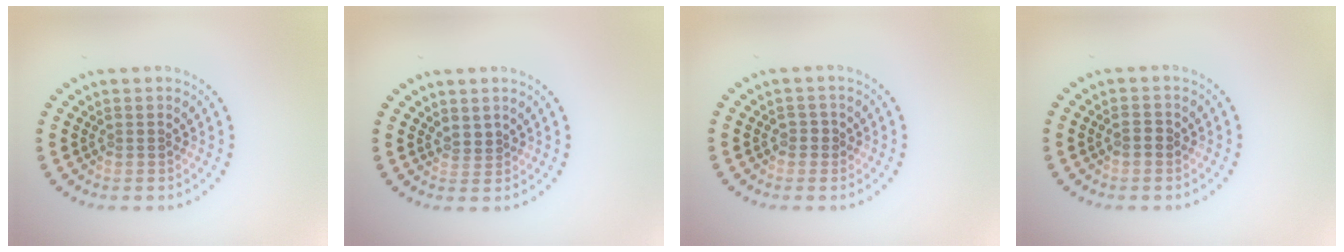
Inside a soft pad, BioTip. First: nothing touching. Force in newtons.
{"total": 1.0, "press": 0.6, "slide": 0.8}
{"total": 0.6, "press": 0.6, "slide": 0.2}
{"total": 0.7, "press": 0.7, "slide": 0.3}